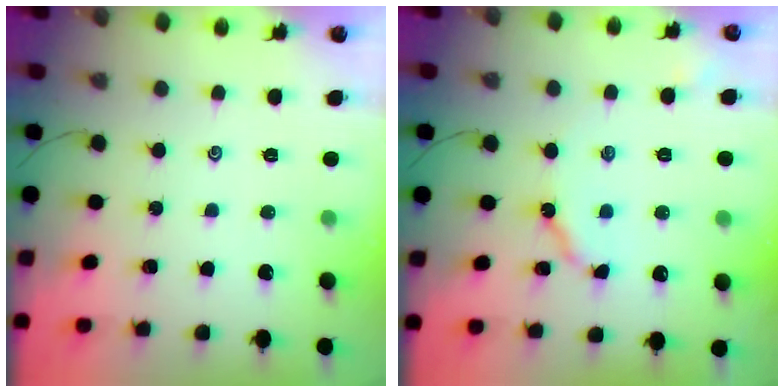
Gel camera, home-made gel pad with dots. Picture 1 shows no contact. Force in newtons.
{"total": 5.1, "press": 5.1, "slide": 0.6}